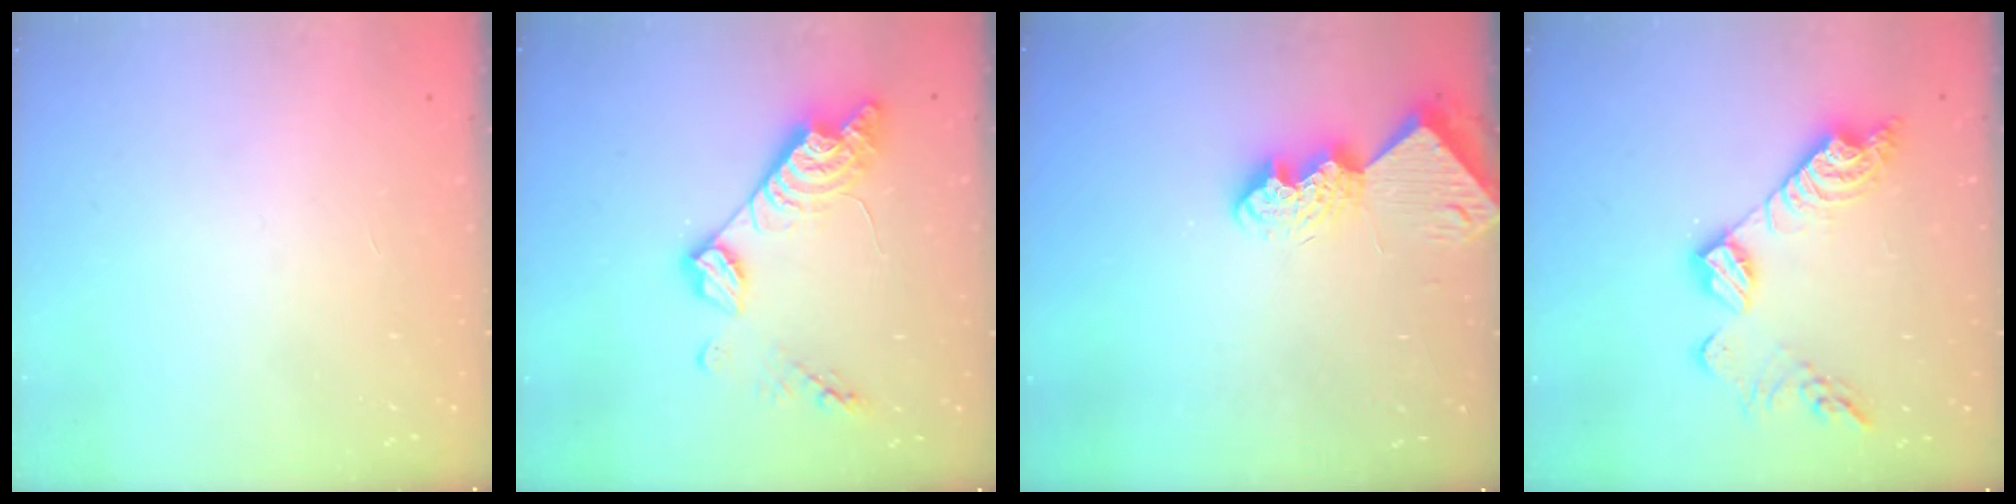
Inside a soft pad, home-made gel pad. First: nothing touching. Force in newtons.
{"total": 14.5, "press": 14.5, "slide": 1.0}
{"total": 8.9, "press": 8.9, "slide": 1.0}
{"total": 16.2, "press": 16.2, "slide": 1.2}